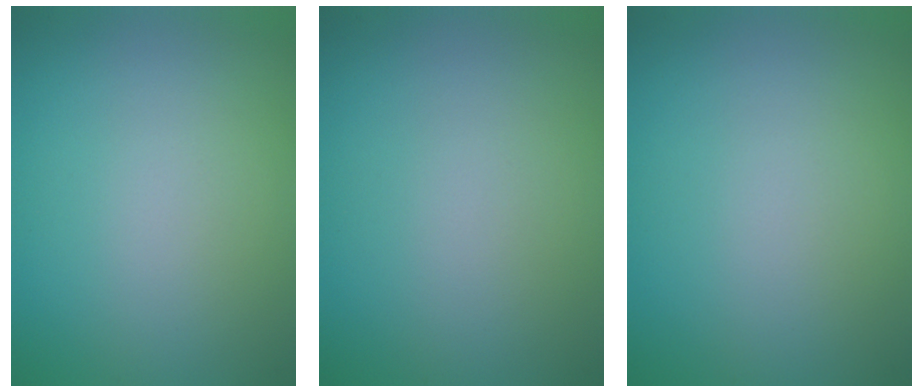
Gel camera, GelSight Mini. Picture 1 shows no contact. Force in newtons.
{"total": 0.0}
{"total": 0.0}